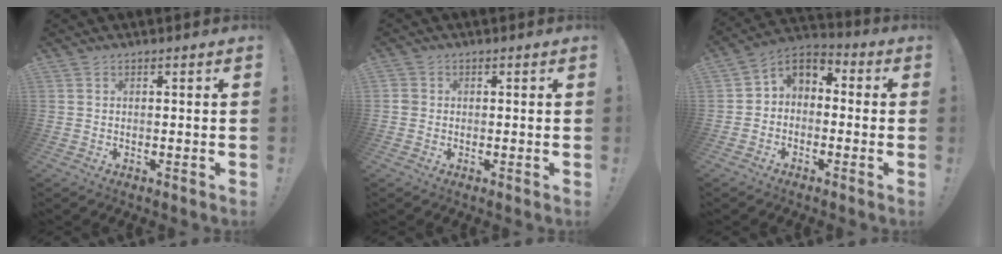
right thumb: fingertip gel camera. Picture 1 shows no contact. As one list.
[{"total": 1.7, "force": [-0.2, 1.6, 0.6], "torque": [-0.013, 0.006, -0.002]}, {"total": 5.1, "force": [-1.7, 4.4, 2.1], "torque": [-0.039, 0.015, -0.027]}]